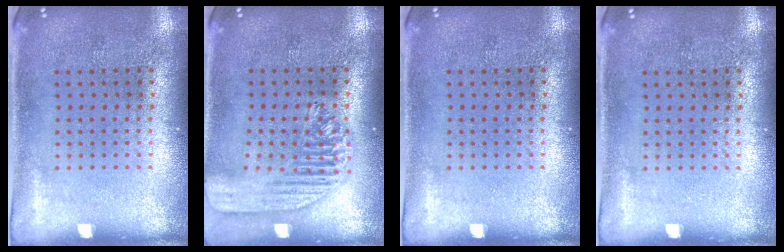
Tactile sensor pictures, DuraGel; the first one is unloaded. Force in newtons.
{"total": 1.8, "press": 1.6, "slide": 0.8}
{"total": 0.0}
{"total": 0.0}